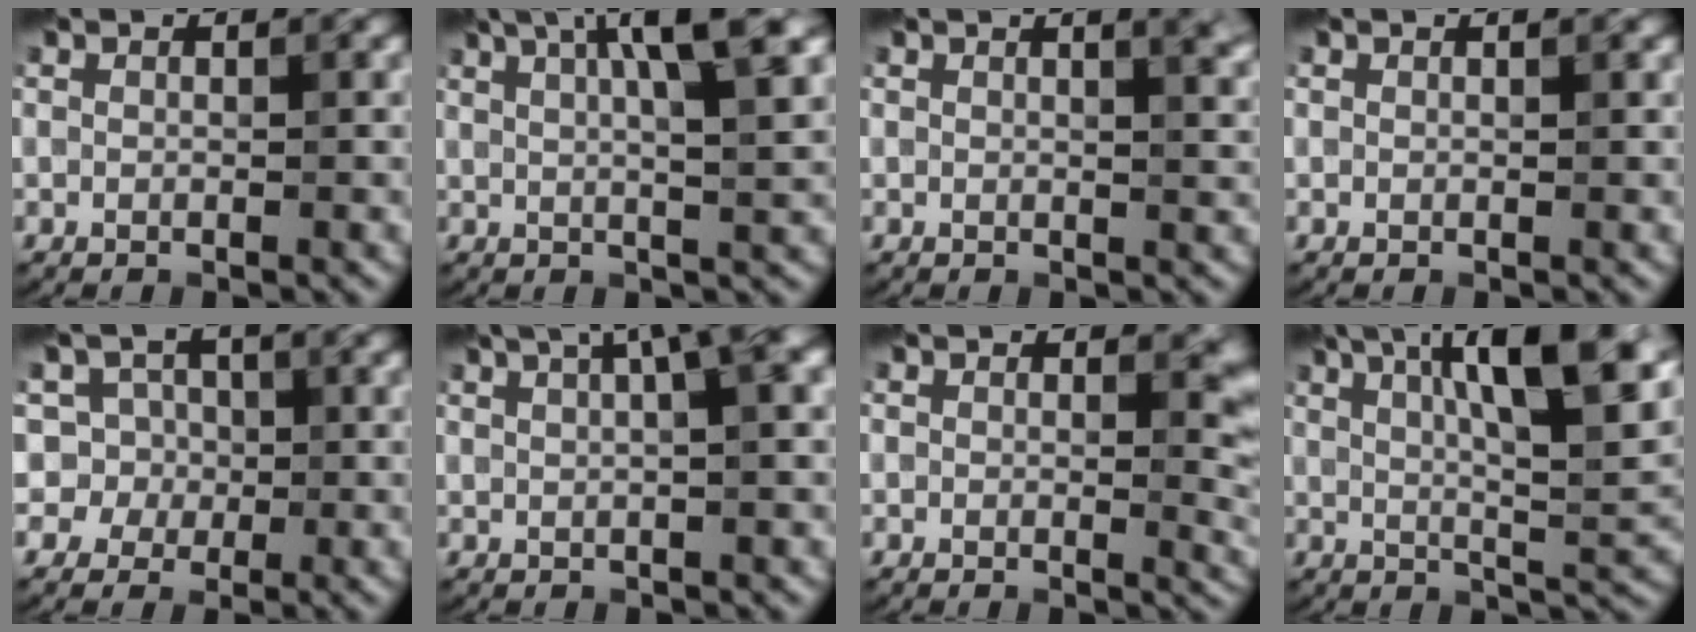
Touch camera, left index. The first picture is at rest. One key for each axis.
{"total": 9.0, "fx": 4.0, "fy": 2.0, "fz": 7.8, "tx": -0.089, "ty": 0.028, "tz": 0.053}
{"total": 3.4, "fx": 1.7, "fy": 1.3, "fz": 2.7, "tx": -0.012, "ty": 0.007, "tz": 0.016}
{"total": 0.6, "fx": 0.4, "fy": 0.1, "fz": 0.5, "tx": -0.004, "ty": 0.003, "tz": 0.006}
{"total": 4.9, "fx": 0.9, "fy": 4.7, "fz": 1.1, "tx": 0.006, "ty": 0.029, "tz": -0.008}
{"total": 7.5, "fx": 3.5, "fy": 2.2, "fz": 6.3, "tx": -0.059, "ty": 0.034, "tz": 0.033}
{"total": 3.4, "fx": 0.6, "fy": 1.7, "fz": 2.8, "tx": -0.019, "ty": -0.005, "tz": 0.005}
{"total": 14.2, "fx": 6.1, "fy": 3.8, "fz": 12.2, "tx": -0.166, "ty": 0.019, "tz": 0.090}